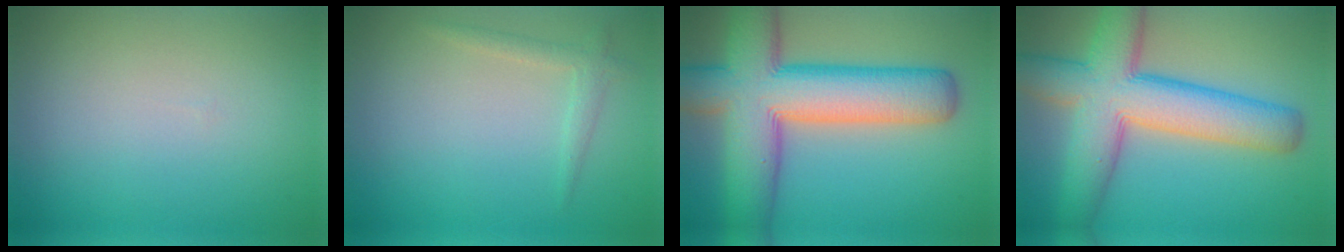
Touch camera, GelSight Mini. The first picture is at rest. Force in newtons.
{"total": 1.5, "press": 1.5, "slide": 0.1}
{"total": 12.6, "press": 12.6, "slide": 0.6}
{"total": 10.1, "press": 10.1, "slide": 0.3}